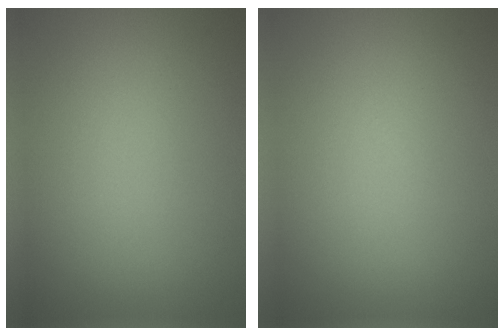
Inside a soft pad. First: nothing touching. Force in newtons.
{"total": 0.0}